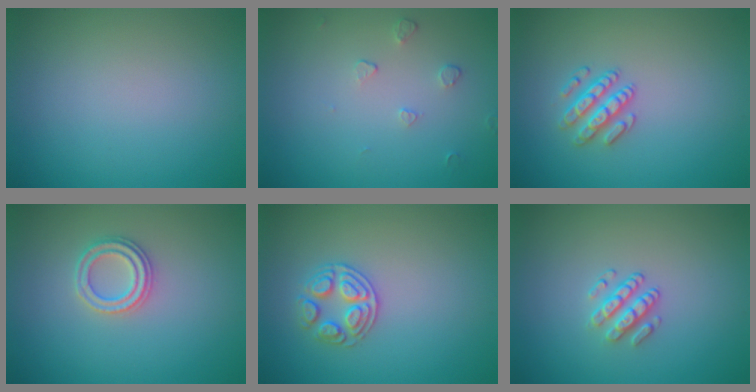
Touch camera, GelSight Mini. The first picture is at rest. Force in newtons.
{"total": 0.9, "press": 0.6, "slide": 0.7}
{"total": 2.4, "press": 2.3, "slide": 0.6}
{"total": 2.3, "press": 2.2, "slide": 0.5}
{"total": 2.5, "press": 2.4, "slide": 0.6}
{"total": 2.0, "press": 1.6, "slide": 1.3}